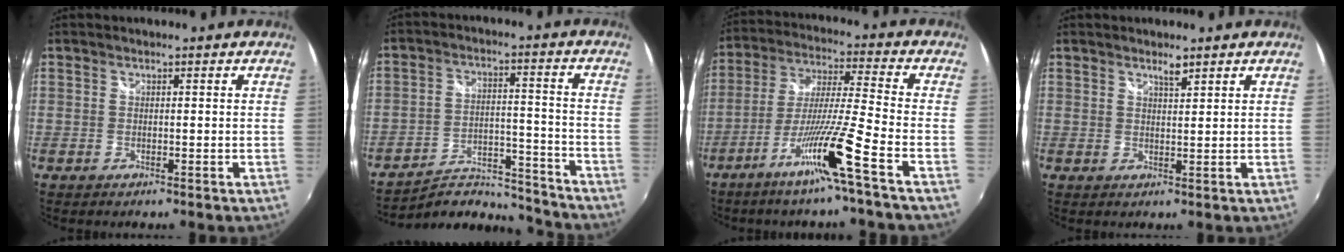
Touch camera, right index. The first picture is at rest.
{"total": 14.8, "force": [-13.9, 4.1, 3.2], "torque": [-0.063, 0.029, -0.196]}
{"total": 13.2, "force": [-7.6, -2.3, 10.5], "torque": [-0.201, -0.016, -0.142]}
{"total": 1.8, "force": [1.4, 0.3, 1.0], "torque": [-0.015, 0.002, 0.024]}